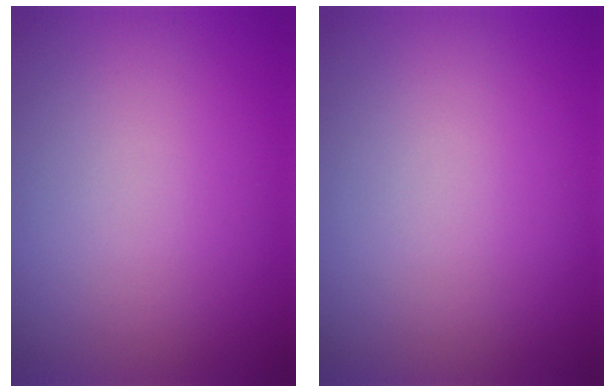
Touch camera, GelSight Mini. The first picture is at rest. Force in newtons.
{"total": 0.0}